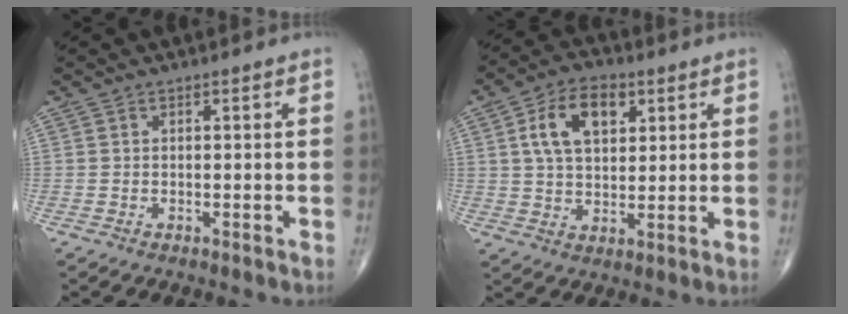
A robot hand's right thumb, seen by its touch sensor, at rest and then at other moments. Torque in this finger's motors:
{"motor_torque": [0.99, 1.06, 0.43, 0.25, 0.09]}